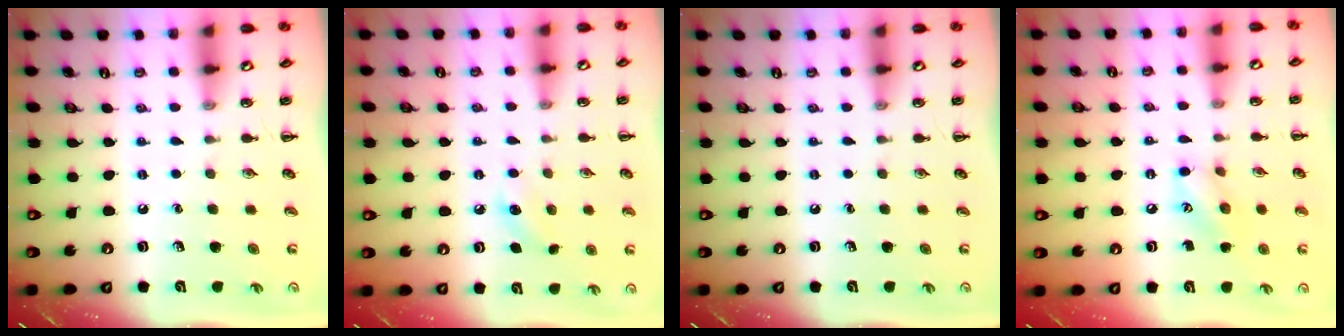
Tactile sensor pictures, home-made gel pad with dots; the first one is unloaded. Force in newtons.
{"total": 5.2, "press": 5.0, "slide": 1.5}
{"total": 0.0}
{"total": 8.9, "press": 8.9, "slide": 0.7}